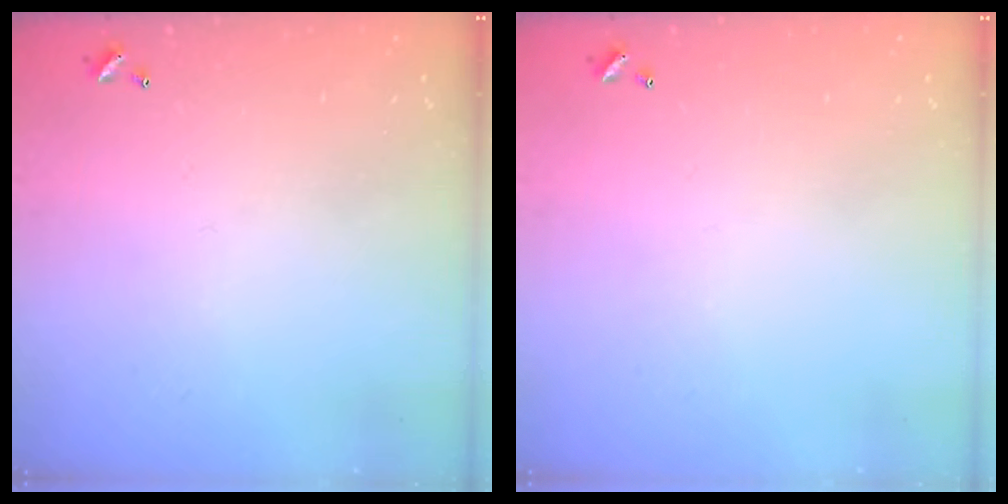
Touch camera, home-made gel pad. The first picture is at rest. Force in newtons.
{"total": 0.0}